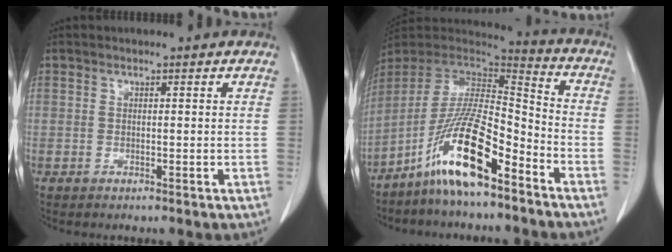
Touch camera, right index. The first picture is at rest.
{"total": 14.5, "force": [-9.2, 2.4, 10.9], "torque": [-0.208, 0.001, -0.169]}